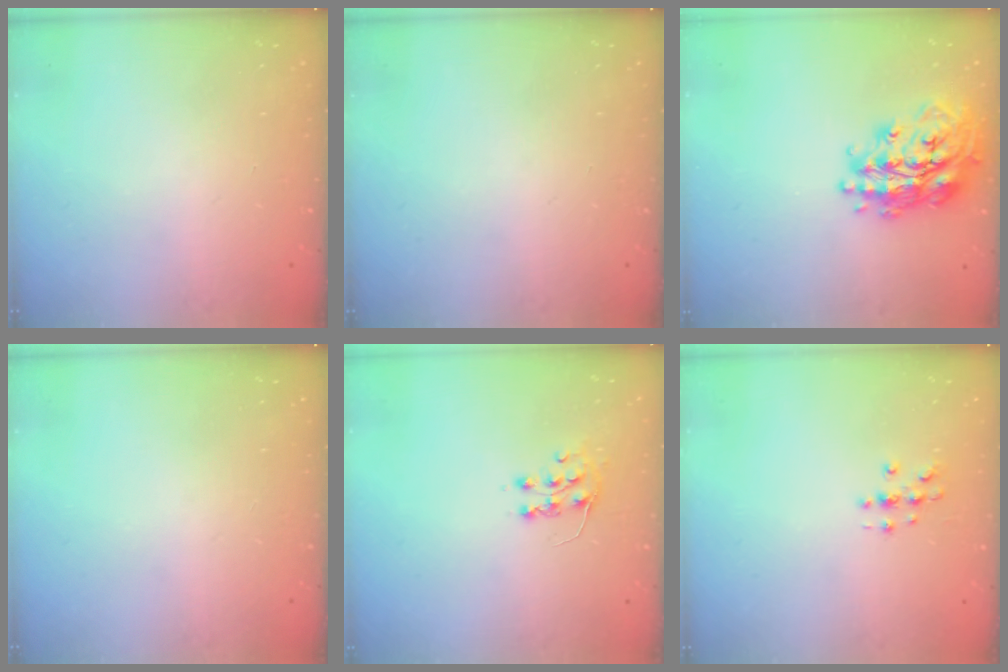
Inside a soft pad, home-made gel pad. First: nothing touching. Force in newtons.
{"total": 0.0}
{"total": 21.0, "press": 20.9, "slide": 1.5}
{"total": 0.0}
{"total": 7.3, "press": 7.3, "slide": 0.5}
{"total": 3.0, "press": 3.0, "slide": 0.3}